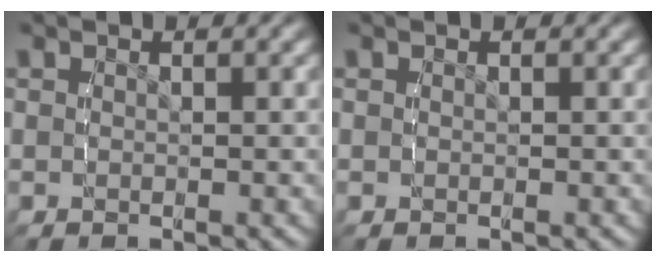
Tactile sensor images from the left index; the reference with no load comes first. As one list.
[{"total": 0.0}]